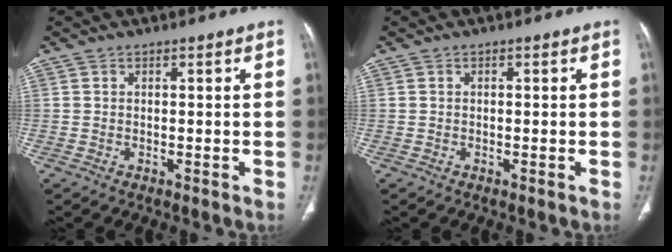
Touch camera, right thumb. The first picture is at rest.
{"total": 0.0}